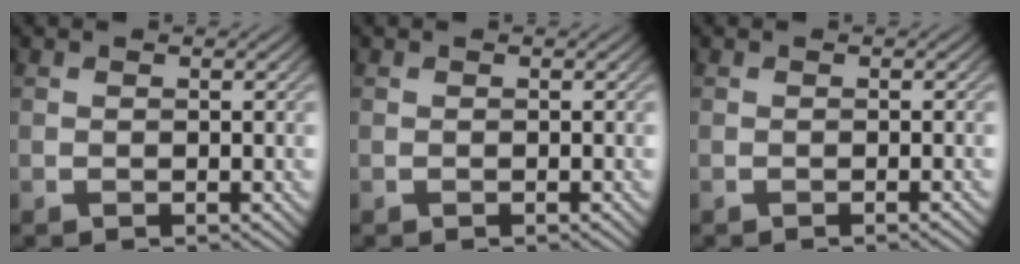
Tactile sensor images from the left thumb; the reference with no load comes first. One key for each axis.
{"total": 0.0}
{"total": 0.7, "fx": -0.4, "fy": 0.1, "fz": 0.6, "tx": -0.005, "ty": 0.002, "tz": -0.011}